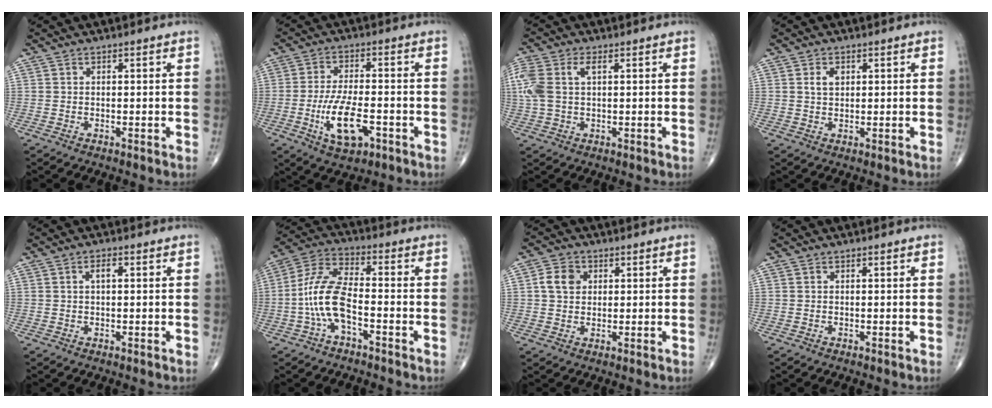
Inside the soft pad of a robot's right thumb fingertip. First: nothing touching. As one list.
[{"total": 10.1, "force": [-3.4, 4.3, 8.4], "torque": [-0.154, 0.009, -0.056]}, {"total": 9.5, "force": [2.2, 5.4, 7.5], "torque": [-0.208, 0.024, 0.046]}, {"total": 2.5, "force": [0.8, 1.6, 1.7], "torque": [-0.024, 0.000, 0.014]}, {"total": 1.9, "force": [0.4, 0.8, 1.6], "torque": [-0.027, 0.005, 0.005]}, {"total": 10.4, "force": [-3.1, 4.5, 8.8], "torque": [-0.187, 0.043, -0.064]}, {"total": 4.8, "force": [1.1, 3.9, 2.7], "torque": [-0.039, 0.002, 0.016]}, {"total": 0.0}]